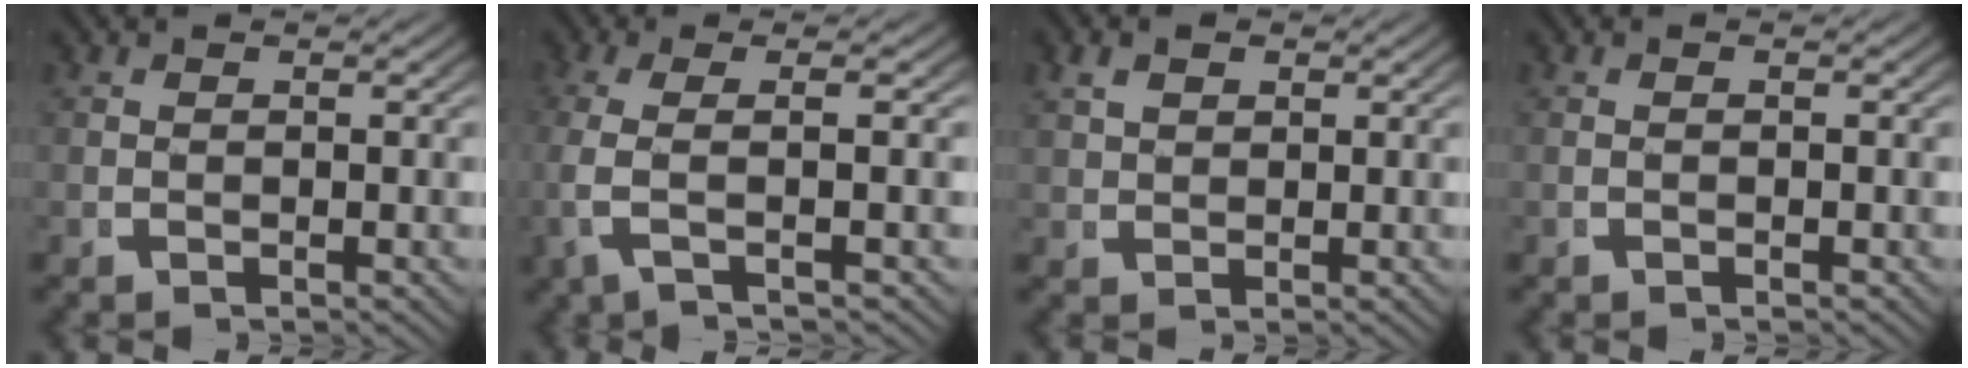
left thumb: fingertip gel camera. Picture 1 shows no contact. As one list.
[{"total": 4.9, "force": [-0.1, 1.4, 4.7], "torque": [-0.127, -0.004, 0.006]}, {"total": 2.1, "force": [1.5, 1.2, 1.0], "torque": [-0.018, 0.002, 0.034]}, {"total": 0.5, "force": [-0.3, -0.2, 0.4], "torque": [-0.009, 0.003, -0.005]}]